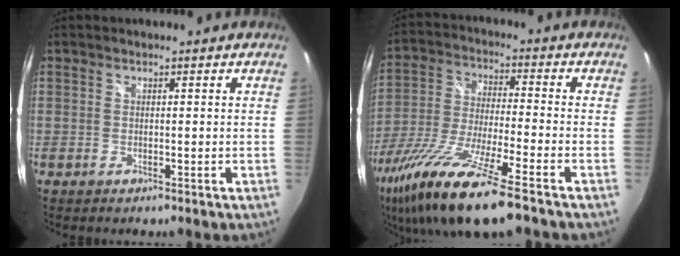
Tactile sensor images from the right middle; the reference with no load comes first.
{"total": 18.9, "force": [-12.9, 1.8, 13.7], "torque": [-0.280, -0.054, -0.236]}